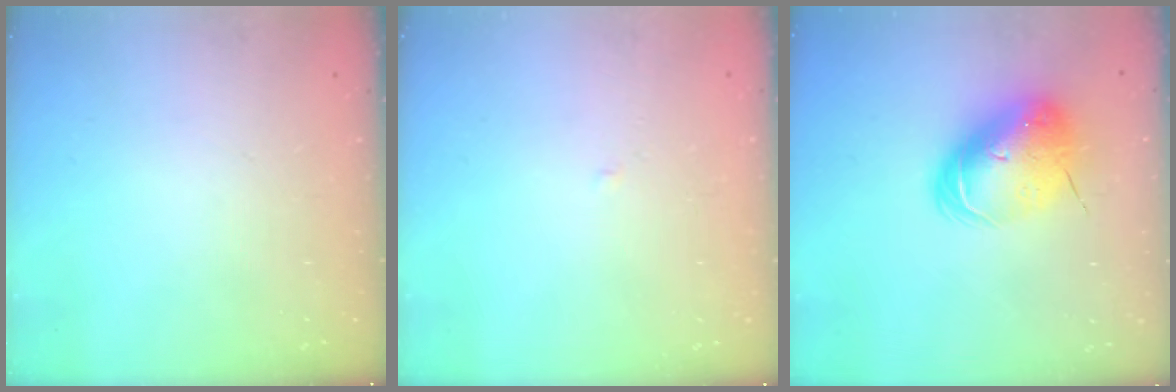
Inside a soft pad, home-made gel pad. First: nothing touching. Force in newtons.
{"total": 1.9, "press": 1.9, "slide": 0.3}
{"total": 11.8, "press": 11.7, "slide": 2.0}